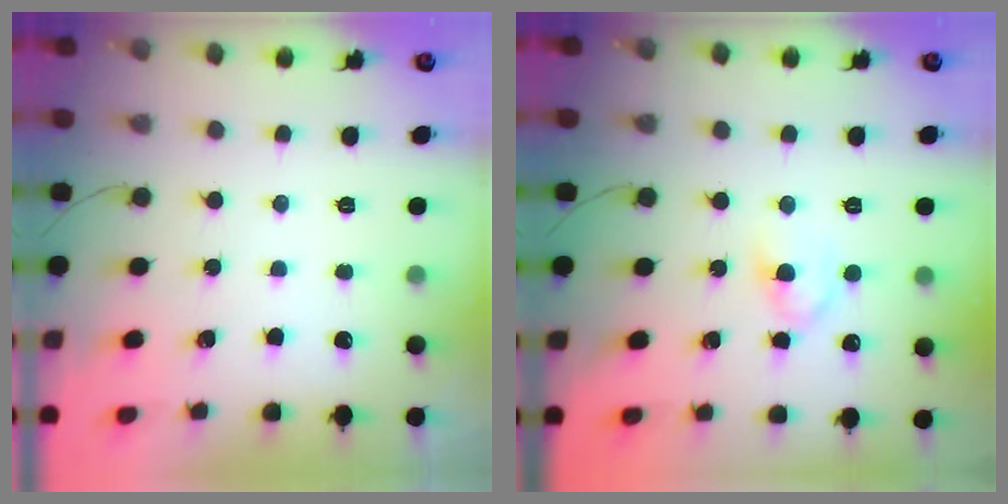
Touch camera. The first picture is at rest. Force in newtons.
{"total": 3.8, "press": 3.6, "slide": 1.2}